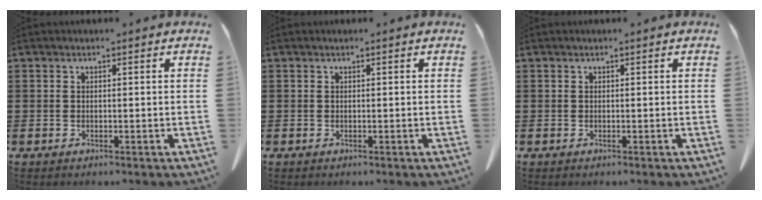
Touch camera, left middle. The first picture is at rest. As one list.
[{"total": 0.0}, {"total": 0.0}]